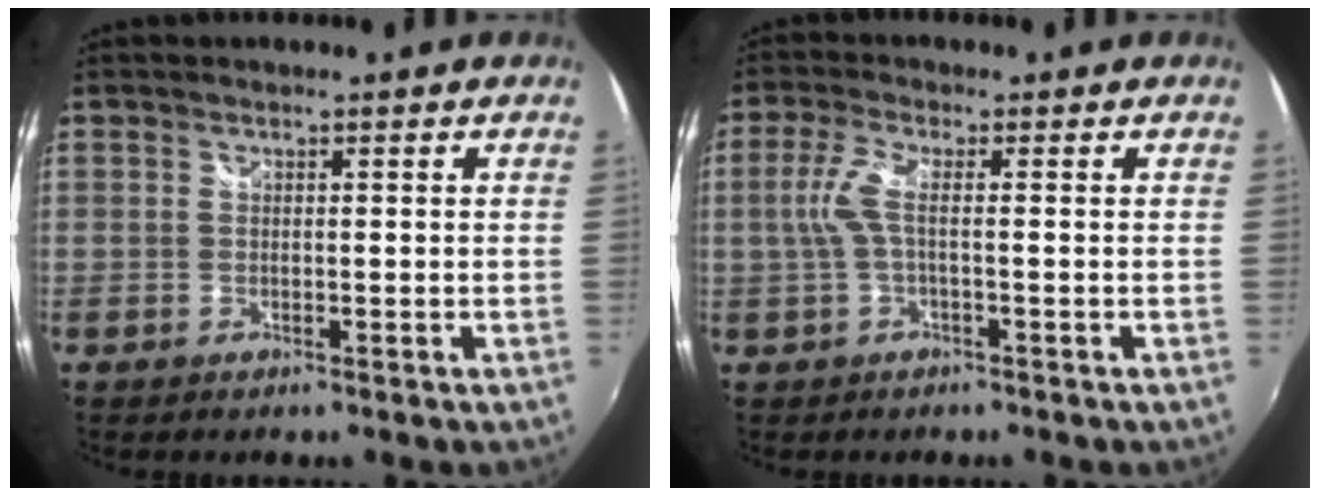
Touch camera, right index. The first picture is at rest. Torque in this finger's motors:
{"motor_torque": [0.30, 0.16, 0.45, 0.15]}